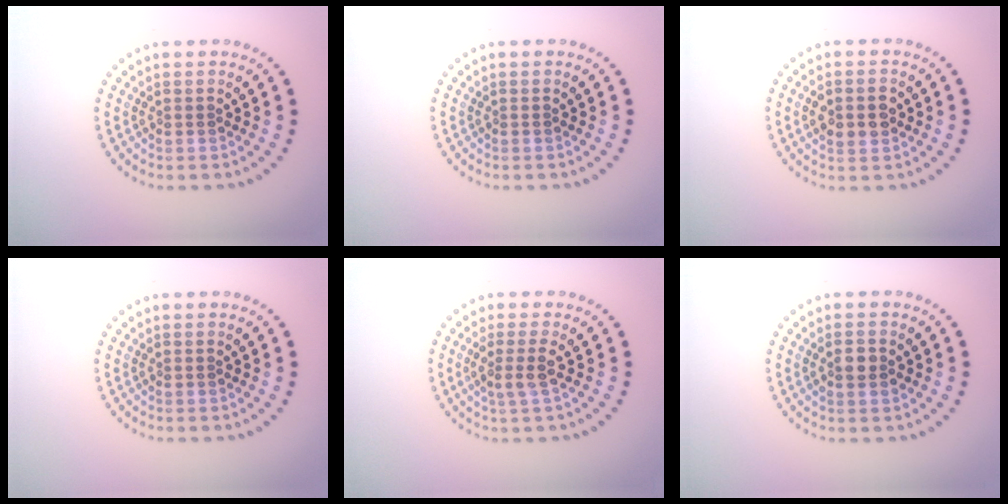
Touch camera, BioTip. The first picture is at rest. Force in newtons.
{"total": 0.0}
{"total": 3.1, "press": 3.1, "slide": 0.1}
{"total": 0.0}
{"total": 2.0, "press": 1.6, "slide": 1.2}
{"total": 1.7, "press": 1.7, "slide": 0.3}